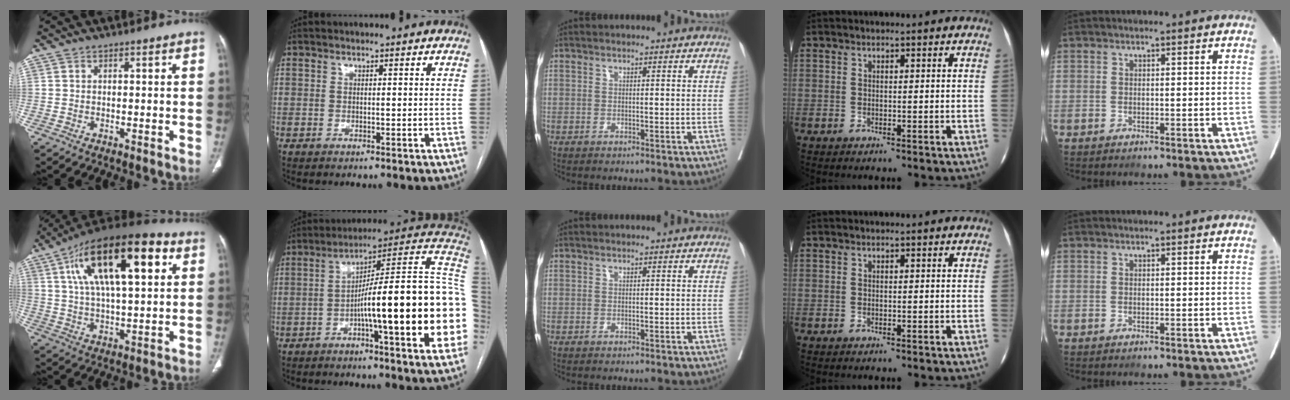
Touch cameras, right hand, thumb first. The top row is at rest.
{"thumb": {"total": 24.7, "force": [8.8, 9.8, 20.9], "torque": [-0.343, 0.008, 0.141]}, "index": {"total": 24.5, "force": [-3.6, 1.2, 24.2], "torque": [-0.249, 0.022, -0.059]}}